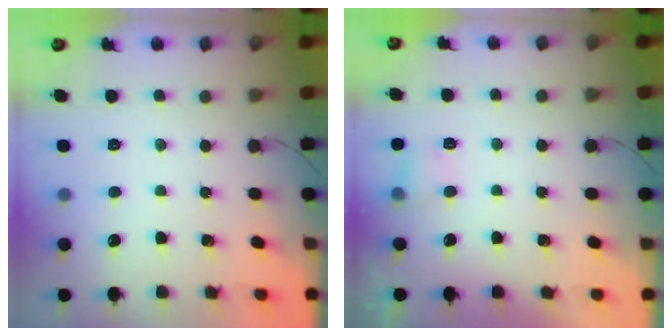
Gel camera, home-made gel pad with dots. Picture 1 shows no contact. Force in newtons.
{"total": 4.1, "press": 3.9, "slide": 1.3}